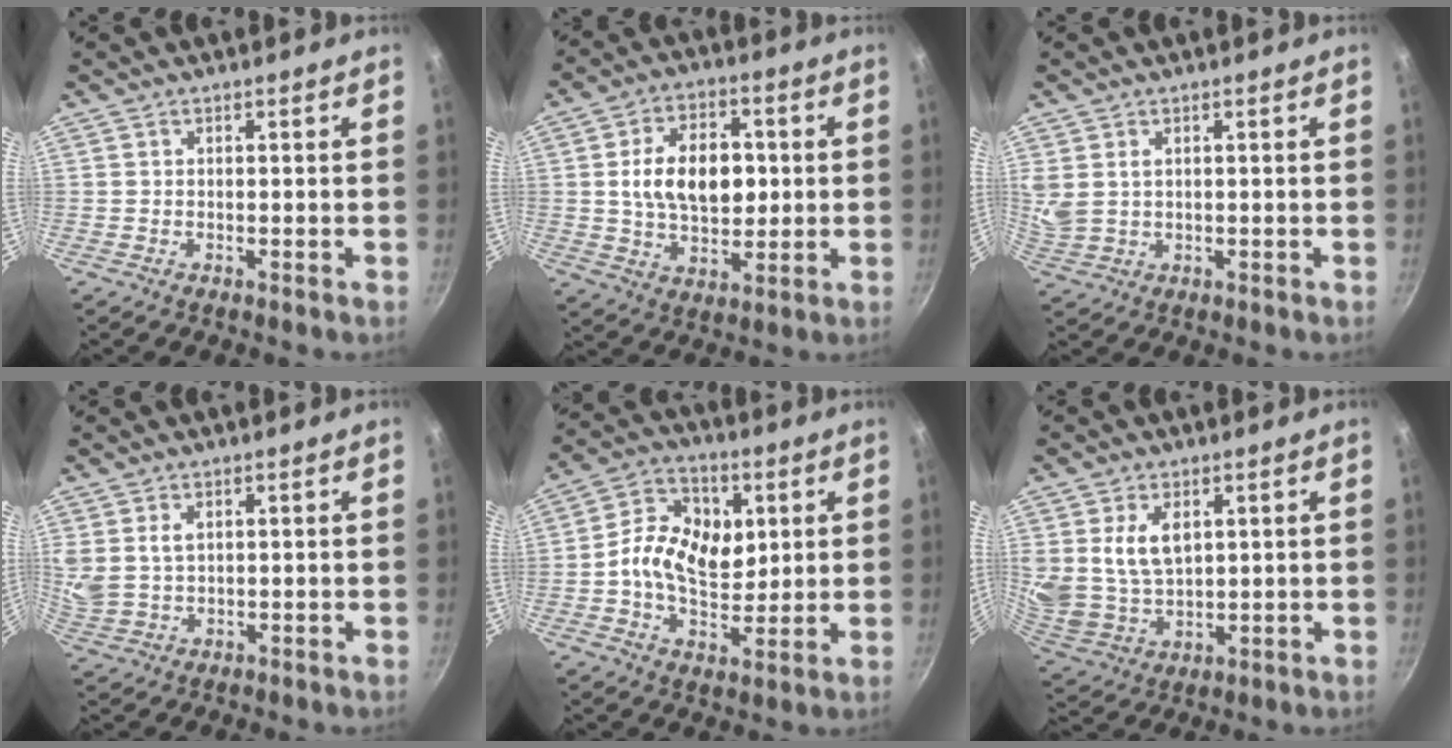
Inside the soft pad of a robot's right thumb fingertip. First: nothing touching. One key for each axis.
{"total": 14.2, "fx": 1.3, "fy": 9.3, "fz": 10.6, "tx": -0.141, "ty": 0.003, "tz": 0.020}
{"total": 5.2, "fx": 1.7, "fy": 3.6, "fz": 3.4, "tx": -0.063, "ty": -0.005, "tz": 0.042}
{"total": 6.0, "fx": 1.9, "fy": 4.1, "fz": 3.9, "tx": -0.073, "ty": -0.007, "tz": 0.046}
{"total": 13.2, "fx": 2.0, "fy": 9.4, "fz": 9.1, "tx": -0.129, "ty": -0.004, "tz": 0.020}
{"total": 10.9, "fx": 3.4, "fy": 7.2, "fz": 7.5, "tx": -0.130, "ty": -0.031, "tz": 0.079}